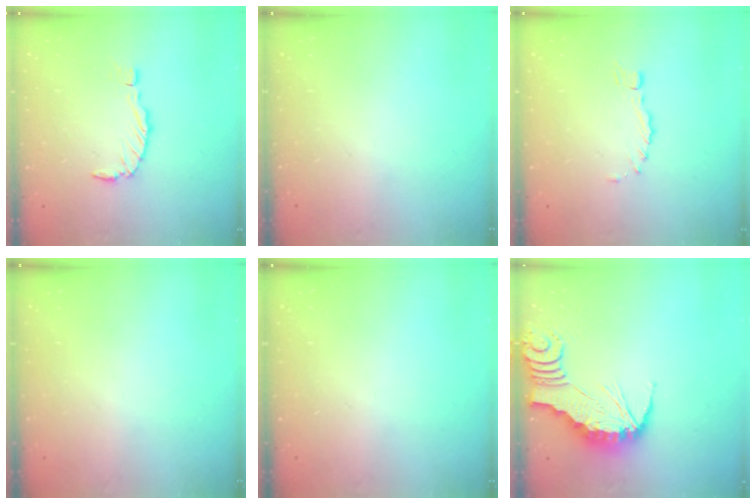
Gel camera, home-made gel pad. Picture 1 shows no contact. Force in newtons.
{"total": 0.0}
{"total": 0.0}
{"total": 0.0}
{"total": 0.0}
{"total": 2.2, "press": 2.2, "slide": 0.2}